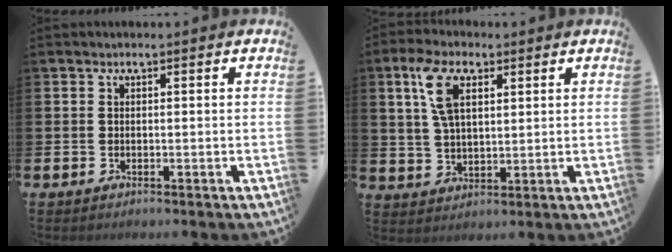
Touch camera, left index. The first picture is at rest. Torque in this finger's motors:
{"motor_torque": [1.06, 0.46, 0.34, 0.10]}